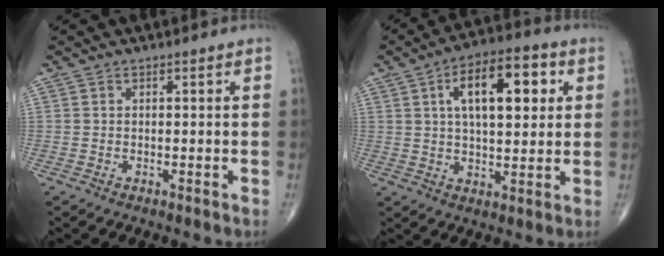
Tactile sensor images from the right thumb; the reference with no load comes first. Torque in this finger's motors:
{"motor_torque": [0.28, 3.15, 1.10, 0.28, 0.14]}